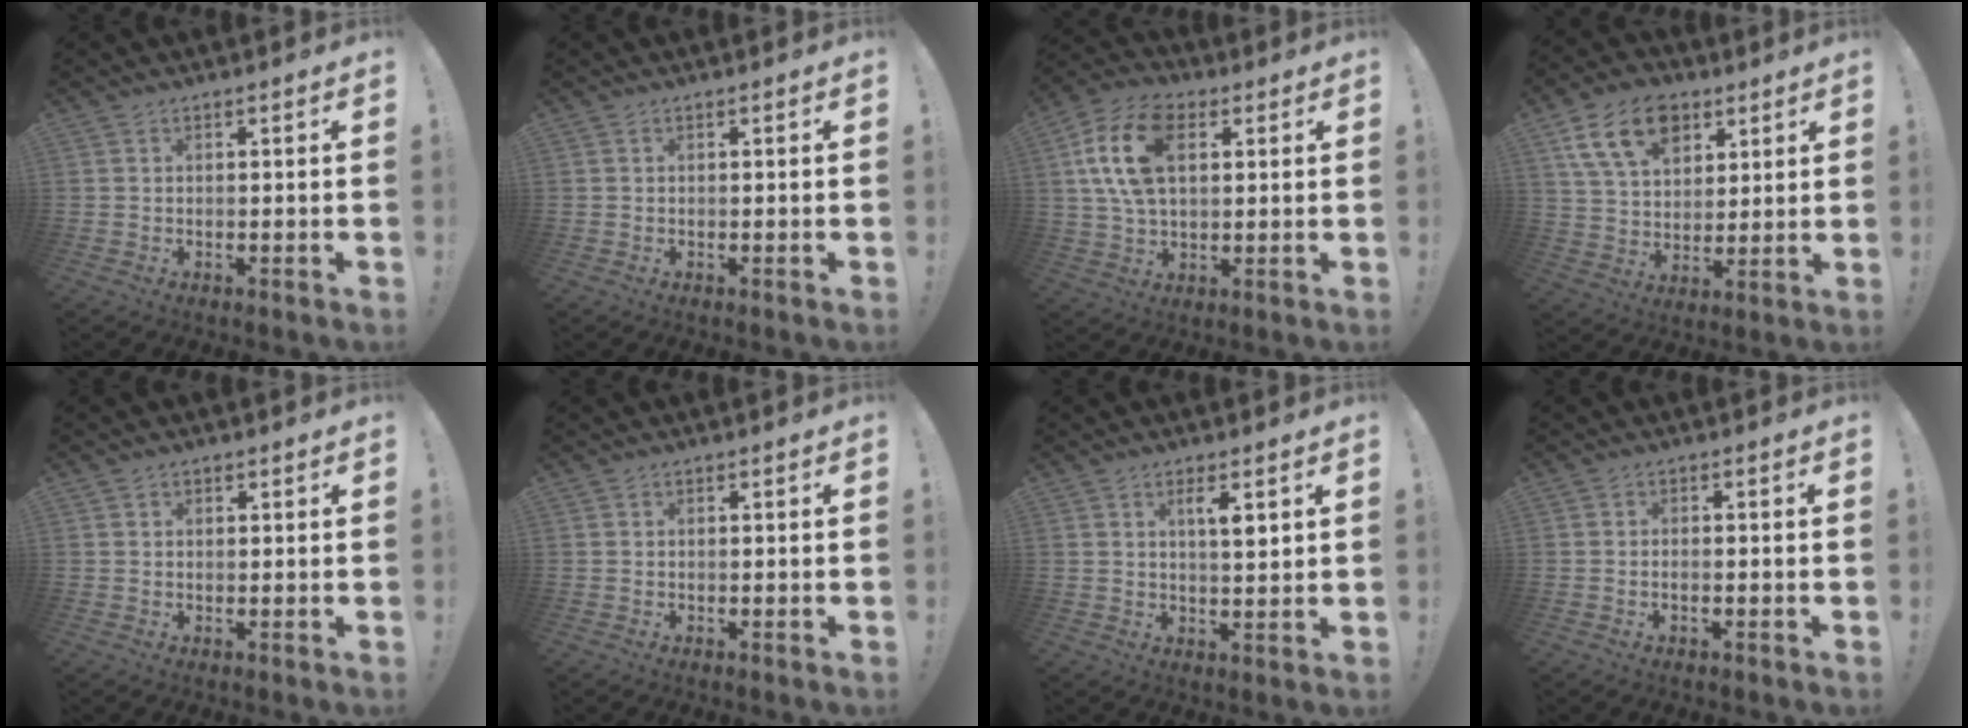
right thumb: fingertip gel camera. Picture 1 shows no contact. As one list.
[{"total": 0.0}, {"total": 16.5, "force": [4.8, 10.3, 12.0], "torque": [-0.228, 0.007, 0.087]}, {"total": 16.6, "force": [8.2, 11.3, 9.1], "torque": [-0.146, -0.029, 0.155]}, {"total": 1.0, "force": [0.7, 0.8, 0.2], "torque": [-0.002, 0.000, 0.012]}, {"total": 0.0}, {"total": 4.5, "force": [2.1, 0.8, 3.9], "torque": [-0.065, -0.012, 0.030]}, {"total": 1.2, "force": [-0.7, 0.1, 0.9], "torque": [-0.021, 0.002, -0.011]}]